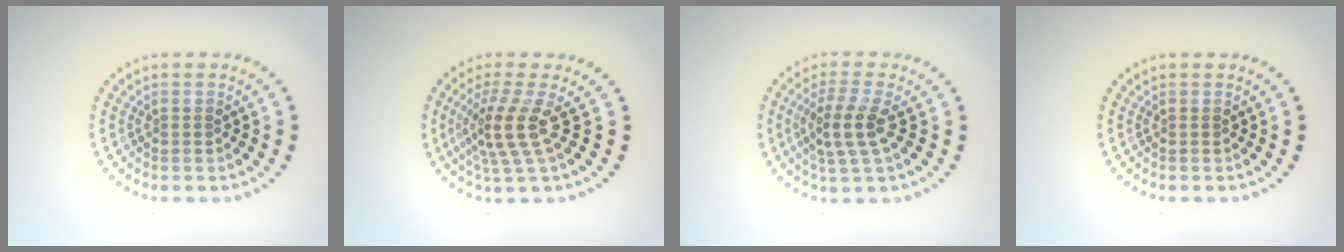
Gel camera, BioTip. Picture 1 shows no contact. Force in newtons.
{"total": 3.7, "press": 2.7, "slide": 2.6}
{"total": 3.3, "press": 2.9, "slide": 1.5}
{"total": 0.0}